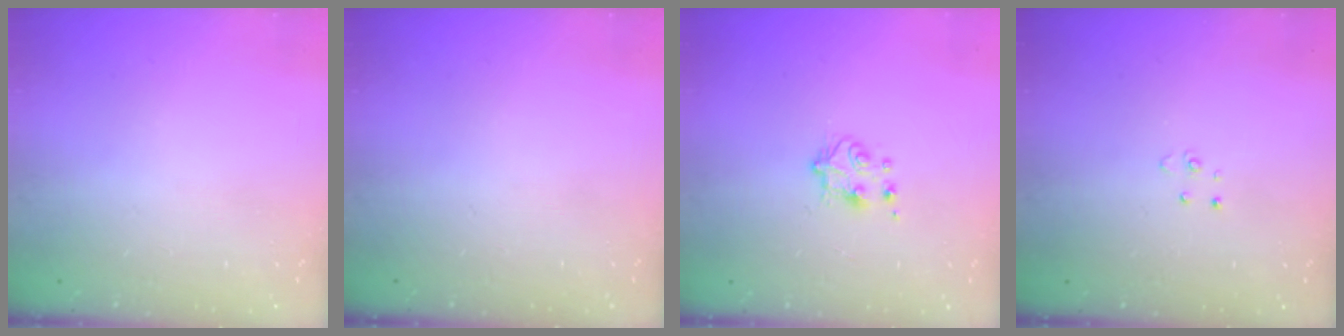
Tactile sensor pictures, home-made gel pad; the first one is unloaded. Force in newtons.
{"total": 0.0}
{"total": 5.3, "press": 5.2, "slide": 0.6}
{"total": 2.6, "press": 2.6, "slide": 0.2}